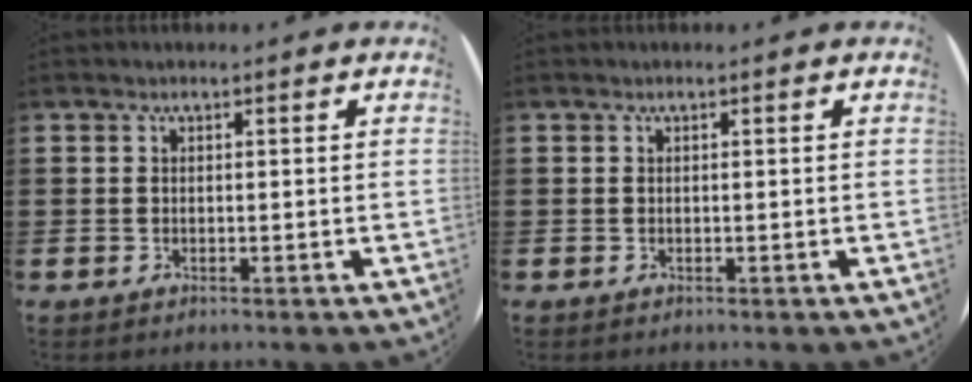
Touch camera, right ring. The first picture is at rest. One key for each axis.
{"total": 0.0}